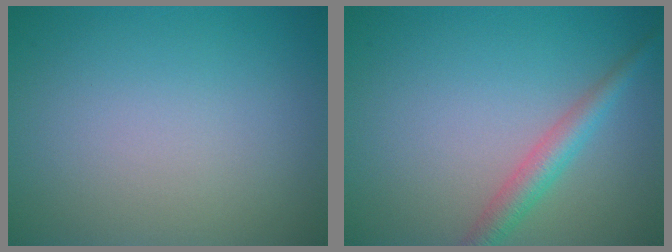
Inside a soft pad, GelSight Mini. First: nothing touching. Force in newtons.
{"total": 2.7, "press": 2.7, "slide": 0.1}